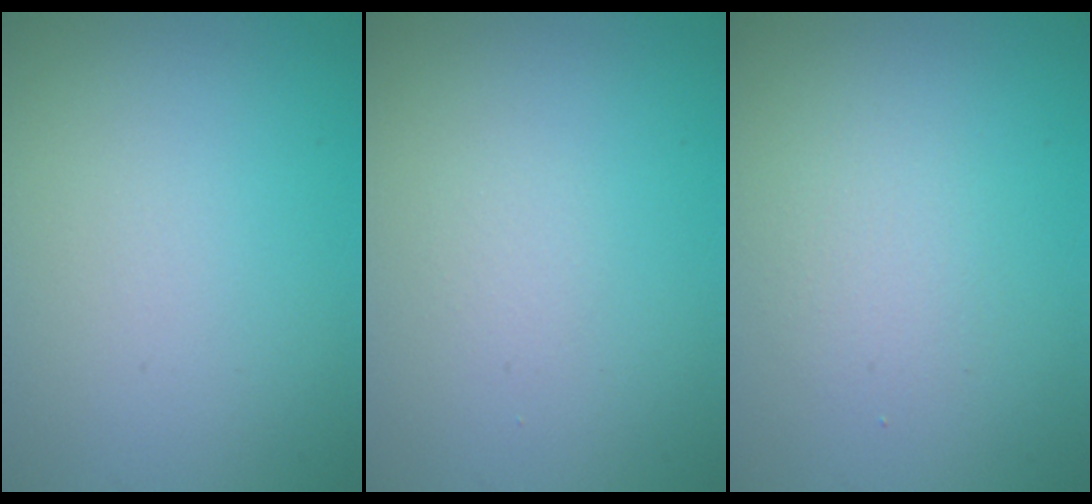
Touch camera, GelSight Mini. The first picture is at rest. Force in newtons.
{"total": 0.6, "press": 0.6, "slide": 0.1}
{"total": 1.6, "press": 1.6, "slide": 0.1}